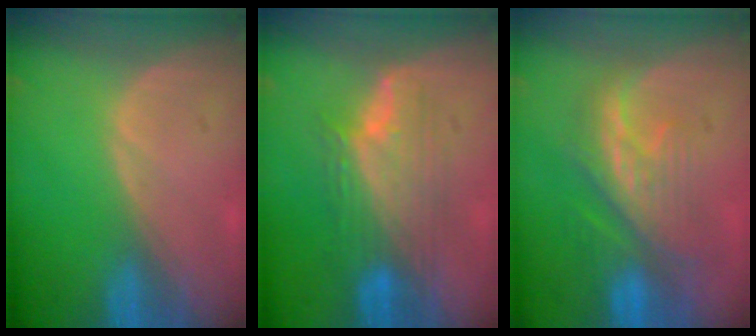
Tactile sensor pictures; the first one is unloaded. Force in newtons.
{"total": 7.6, "press": 7.4, "slide": 1.5}
{"total": 8.7, "press": 8.3, "slide": 2.6}